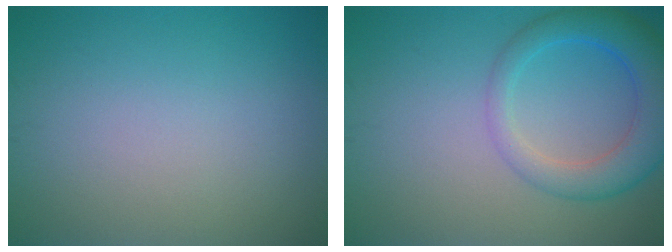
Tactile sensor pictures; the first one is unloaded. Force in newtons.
{"total": 4.2, "press": 4.2, "slide": 0.2}